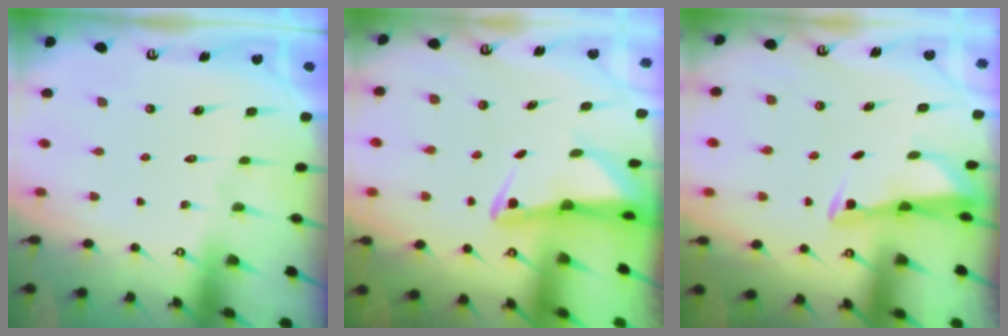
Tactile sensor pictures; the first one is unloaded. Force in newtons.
{"total": 2.5, "press": 2.4, "slide": 0.5}
{"total": 3.0, "press": 2.9, "slide": 0.4}